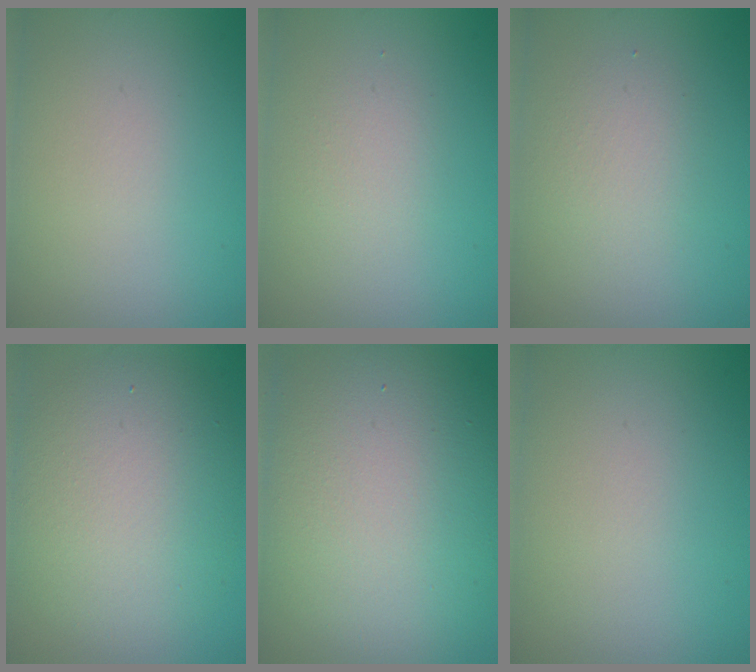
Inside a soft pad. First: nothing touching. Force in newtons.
{"total": 1.4, "press": 1.4, "slide": 0.1}
{"total": 2.1, "press": 2.1, "slide": 0.1}
{"total": 7.3, "press": 7.3, "slide": 0.7}
{"total": 13.5, "press": 13.5, "slide": 0.6}
{"total": 0.0}